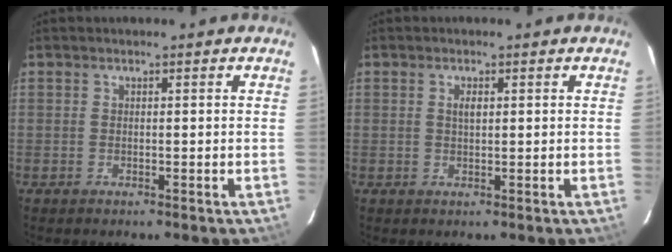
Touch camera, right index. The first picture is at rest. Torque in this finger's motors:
{"motor_torque": [0.01, 0.00, 0.03, 0.04]}